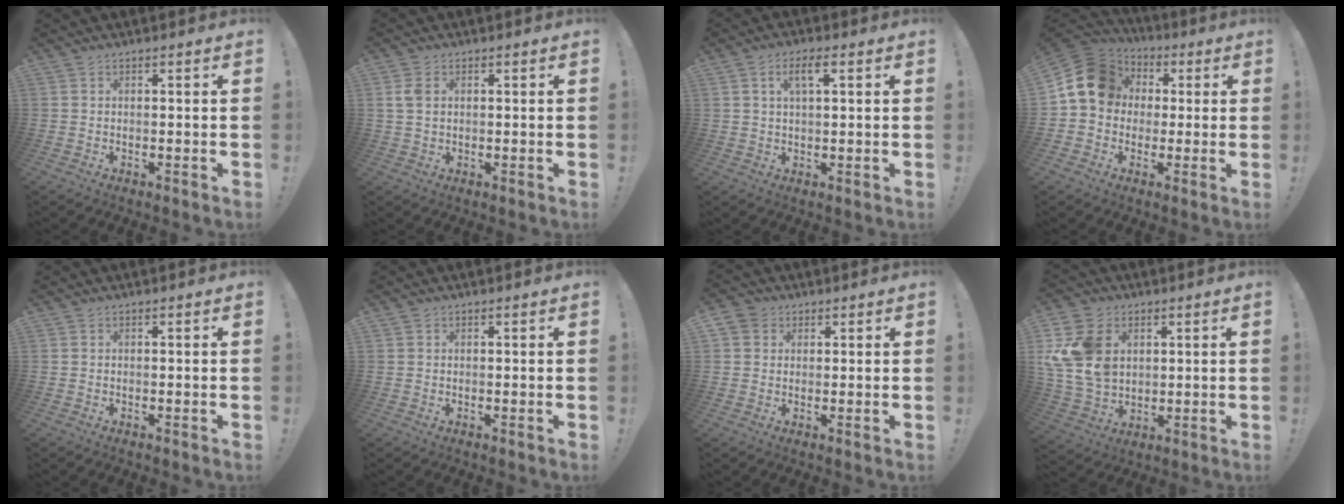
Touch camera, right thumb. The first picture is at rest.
{"total": 3.6, "force": [1.2, 2.4, 2.3], "torque": [-0.044, 0.005, 0.023]}
{"total": 5.0, "force": [1.8, 2.0, 4.2], "torque": [-0.072, 0.003, 0.029]}
{"total": 15.3, "force": [2.9, 12.6, 8.1], "torque": [-0.123, 0.004, 0.061]}
{"total": 0.0}
{"total": 0.6, "force": [0.4, 0.4, -0.1], "torque": [0.007, -0.003, 0.006]}
{"total": 4.2, "force": [1.8, 3.6, 1.1], "torque": [-0.015, -0.002, 0.034]}
{"total": 16.0, "force": [4.4, 12.3, 9.2], "torque": [-0.193, -0.018, 0.087]}